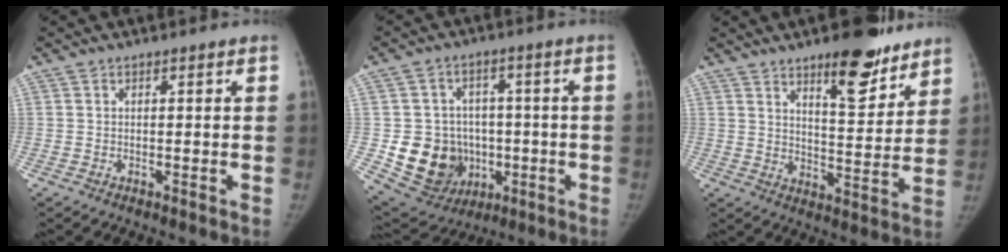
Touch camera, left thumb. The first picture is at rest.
{"total": 14.3, "force": [-2.6, 12.6, 6.3], "torque": [-0.077, 0.014, -0.020]}
{"total": 13.3, "force": [9.2, 4.6, 8.4], "torque": [-0.081, -0.062, 0.138]}